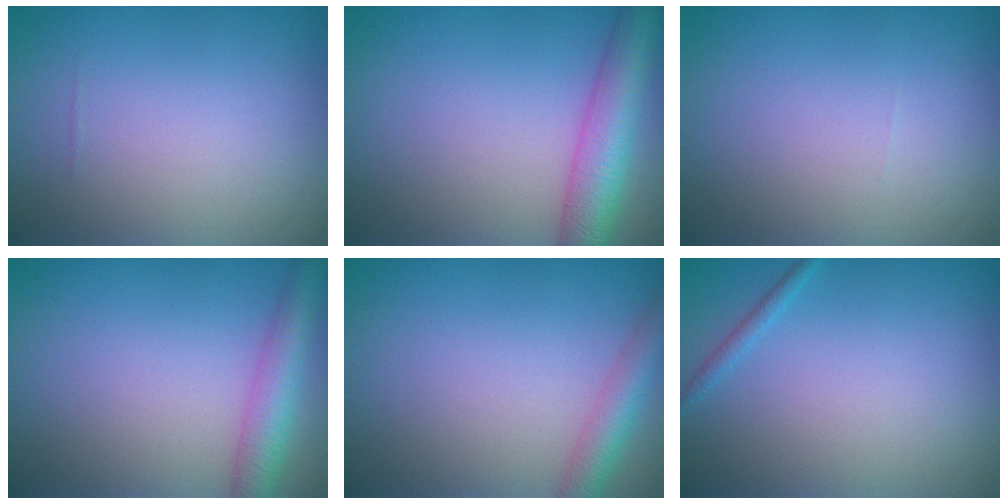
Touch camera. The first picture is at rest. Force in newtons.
{"total": 5.7, "press": 5.7, "slide": 0.3}
{"total": 0.0}
{"total": 4.0, "press": 4.0, "slide": 0.2}
{"total": 3.0, "press": 3.0, "slide": 0.1}
{"total": 0.8, "press": 0.8, "slide": 0.0}